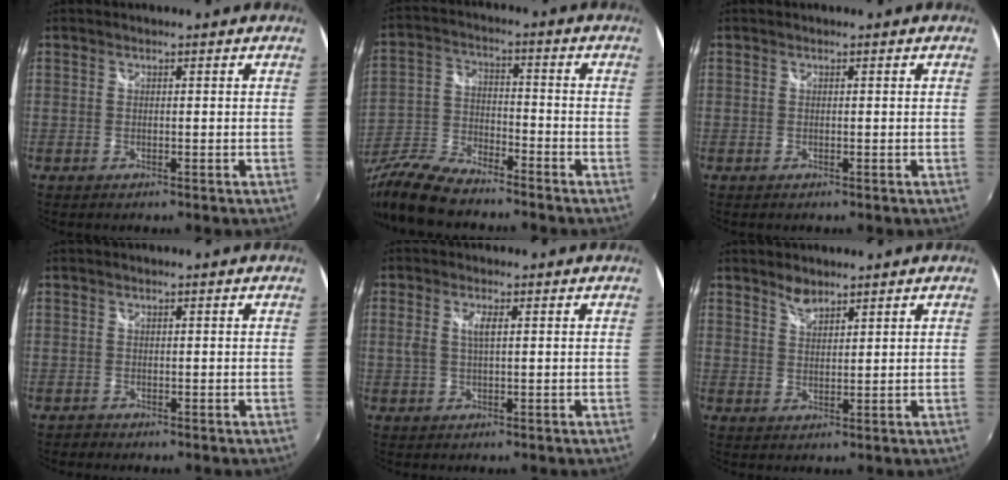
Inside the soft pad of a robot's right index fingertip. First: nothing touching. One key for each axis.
{"total": 16.0, "fx": -13.1, "fy": 4.8, "fz": 7.8, "tx": -0.184, "ty": -0.018, "tz": -0.254}
{"total": 0.0}
{"total": 0.5, "fx": -0.4, "fy": 0.4, "fz": -0.1, "tx": 0.001, "ty": 0.000, "tz": -0.007}
{"total": 2.8, "fx": 0.7, "fy": 0.8, "fz": 2.6, "tx": -0.053, "ty": 0.000, "tz": 0.012}
{"total": 2.9, "fx": 2.5, "fy": 1.0, "fz": 1.1, "tx": -0.015, "ty": 0.002, "tz": 0.046}